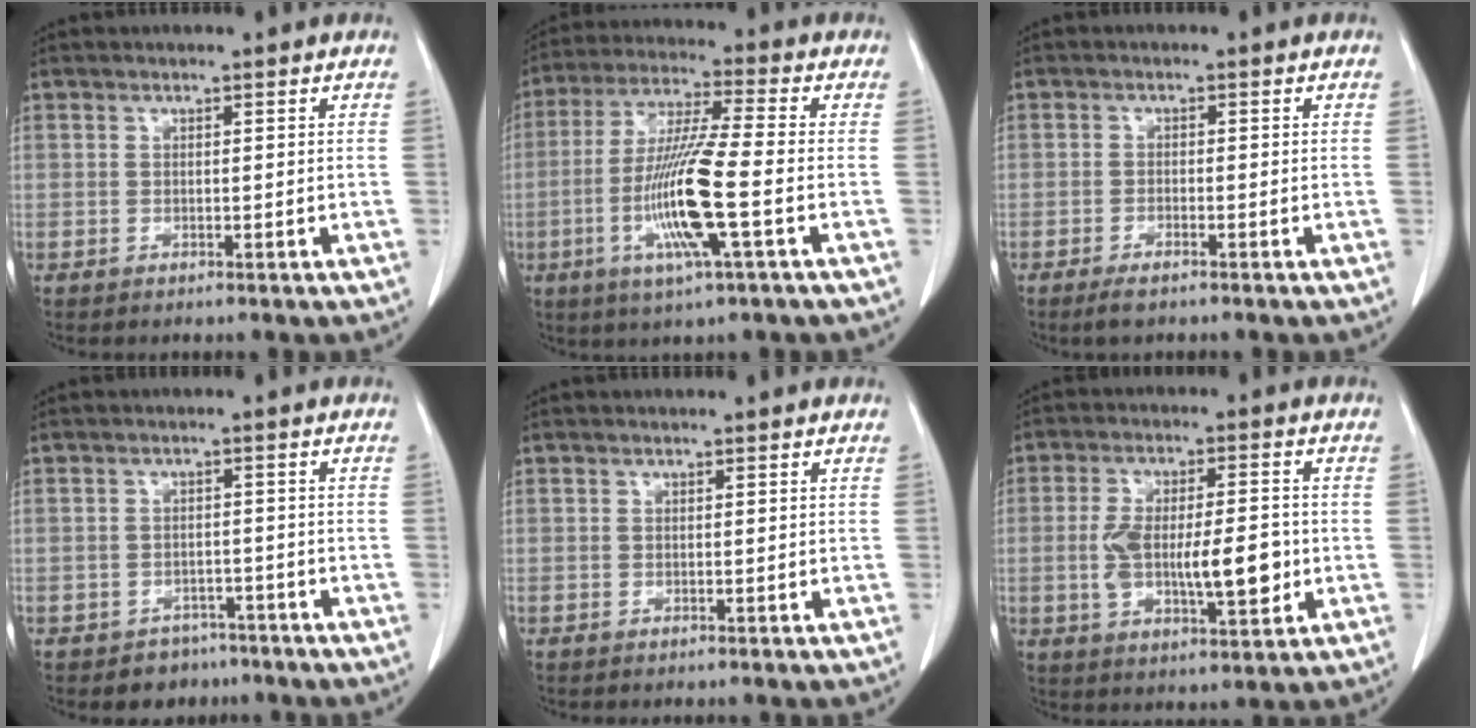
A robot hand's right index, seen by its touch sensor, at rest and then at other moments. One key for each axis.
{"total": 13.2, "fx": -3.4, "fy": 0.1, "fz": 12.7, "tx": -0.259, "ty": -0.014, "tz": -0.071}
{"total": 2.6, "fx": -1.9, "fy": 0.5, "fz": 1.6, "tx": -0.035, "ty": -0.004, "tz": -0.033}
{"total": 4.1, "fx": -3.0, "fy": 2.7, "fz": 0.2, "tx": -0.001, "ty": 0.012, "tz": -0.040}
{"total": 0.0}
{"total": 11.9, "fx": -1.5, "fy": 3.8, "fz": 11.2, "tx": -0.199, "ty": 0.004, "tz": -0.016}